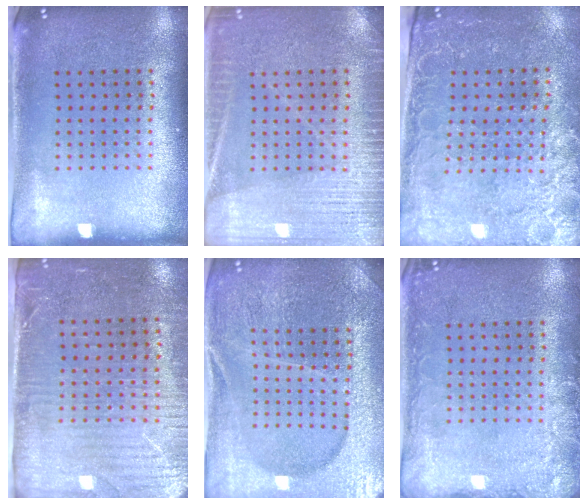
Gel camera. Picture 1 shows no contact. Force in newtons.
{"total": 4.4, "press": 4.4, "slide": 0.6}
{"total": 2.9, "press": 2.8, "slide": 0.8}
{"total": 3.4, "press": 2.9, "slide": 1.7}
{"total": 4.9, "press": 4.5, "slide": 1.8}
{"total": 2.4, "press": 2.4, "slide": 0.4}